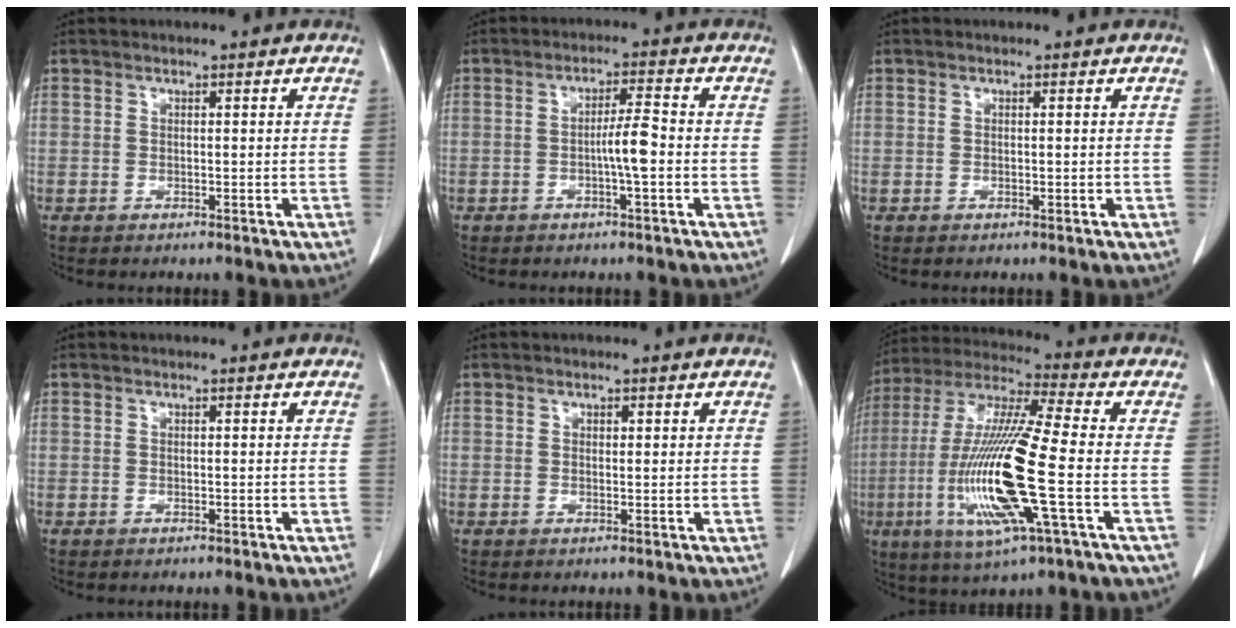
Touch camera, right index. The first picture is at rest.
{"total": 4.4, "force": [-1.0, 0.1, 4.2], "torque": [-0.072, 0.006, -0.018]}
{"total": 0.0}
{"total": 0.0}
{"total": 0.6, "force": [0.4, 0.4, 0.3], "torque": [-0.003, -0.003, 0.006]}
{"total": 18.4, "force": [-4.1, 0.9, 17.9], "torque": [-0.379, -0.015, -0.082]}